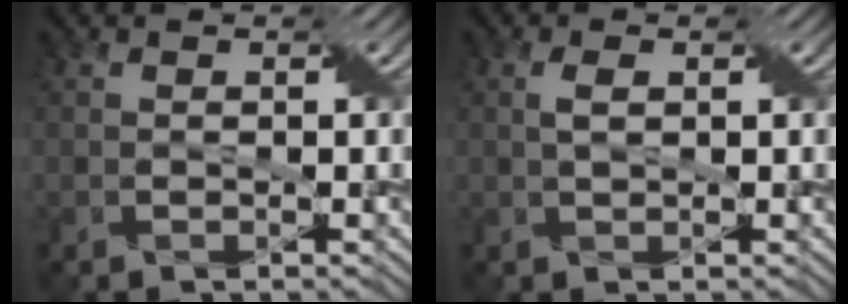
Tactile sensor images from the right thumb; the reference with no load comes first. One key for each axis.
{"total": 1.5, "fx": 0.3, "fy": 0.6, "fz": 1.3, "tx": -0.033, "ty": 0.005, "tz": 0.006}